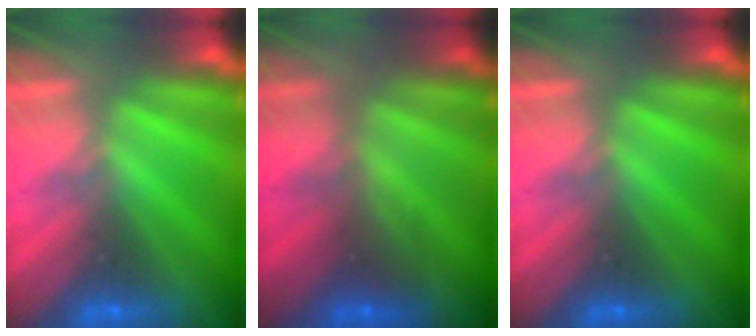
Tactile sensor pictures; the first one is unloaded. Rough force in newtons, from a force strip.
{"total": 2.0}
{"total": 0.0}